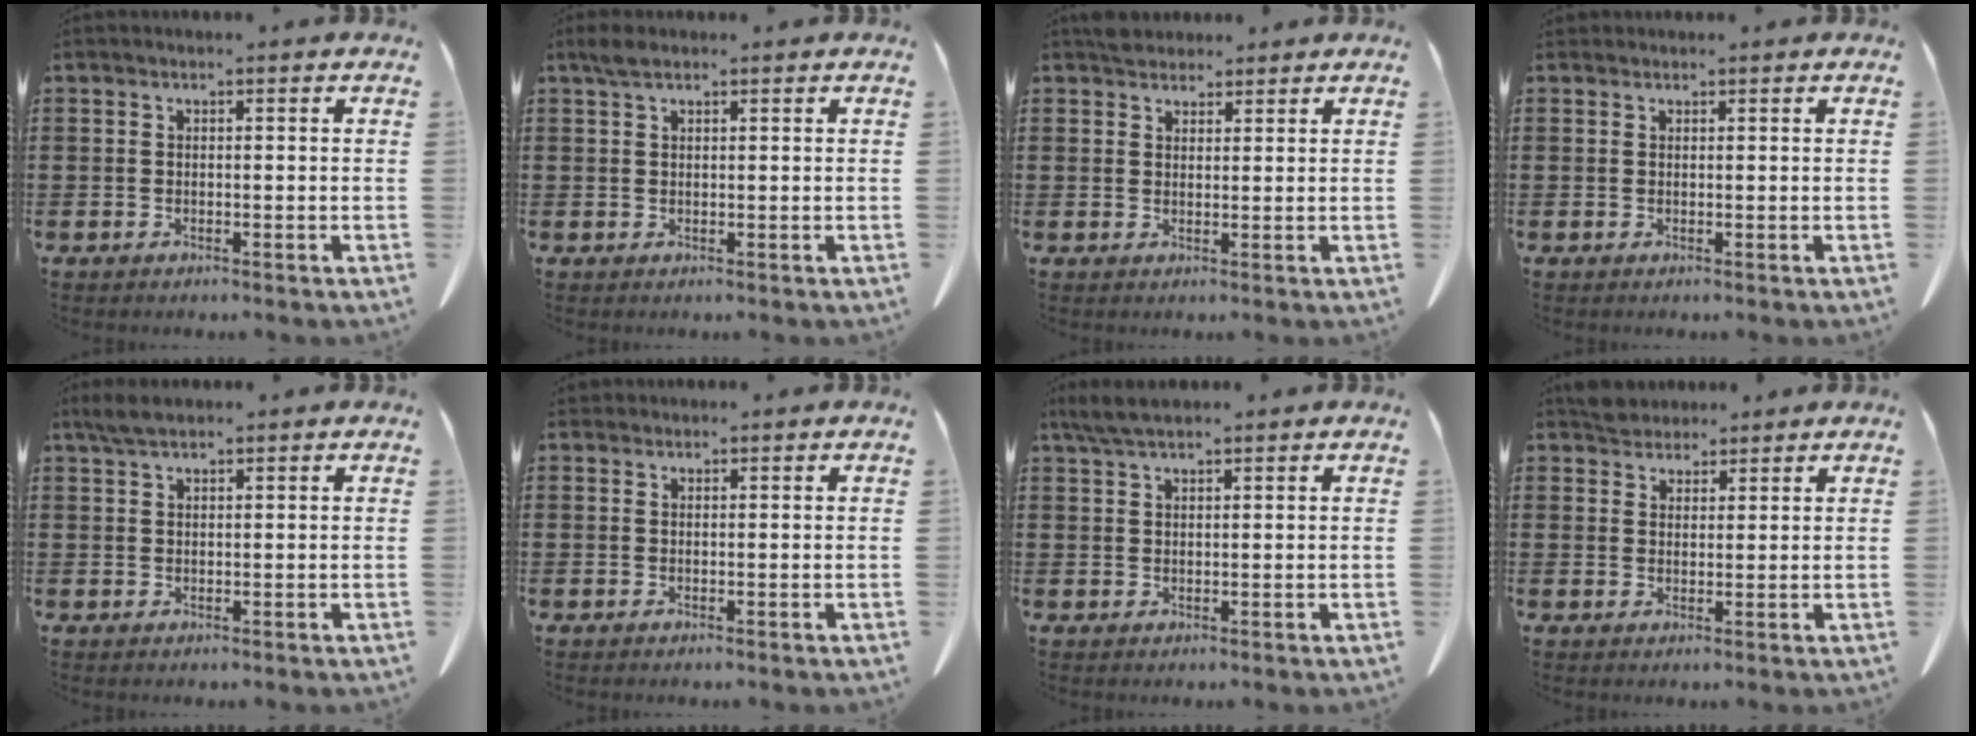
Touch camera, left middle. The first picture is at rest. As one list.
[{"total": 1.8, "force": [1.3, 0.8, 1.0], "torque": [-0.025, 0.002, 0.025]}, {"total": 2.6, "force": [2.4, 1.0, 0.2], "torque": [-0.003, 0.000, 0.047]}, {"total": 0.6, "force": [0.5, 0.2, 0.1], "torque": [-0.003, 0.000, 0.011]}, {"total": 2.8, "force": [2.0, 0.7, 1.8], "torque": [-0.040, 0.001, 0.040]}, {"total": 0.8, "force": [0.7, 0.3, 0.1], "torque": [-0.004, 0.000, 0.015]}, {"total": 3.5, "force": [2.7, 0.8, 2.2], "torque": [-0.050, -0.002, 0.052]}, {"total": 3.5, "force": [3.2, 1.2, 0.3], "torque": [-0.009, -0.004, 0.063]}]